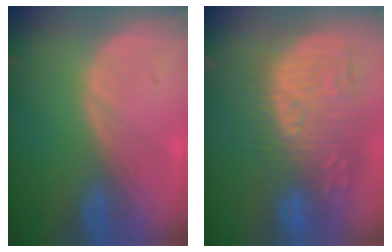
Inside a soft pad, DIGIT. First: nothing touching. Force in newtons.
{"total": 13.3, "press": 12.0, "slide": 5.6}